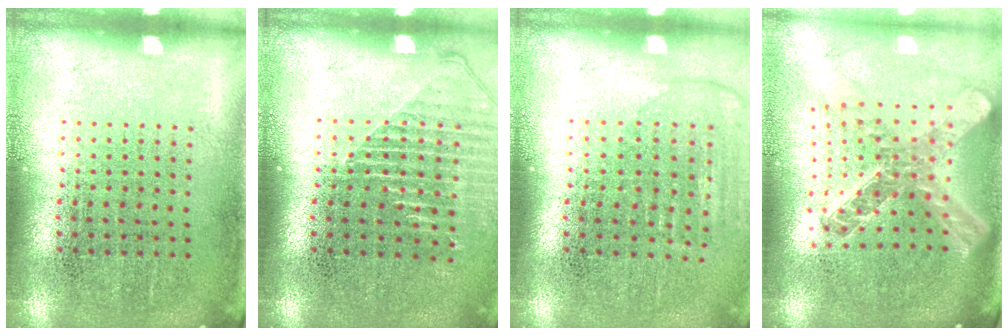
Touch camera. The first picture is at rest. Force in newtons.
{"total": 1.4, "press": 1.3, "slide": 0.5}
{"total": 1.3, "press": 1.2, "slide": 0.6}
{"total": 2.4, "press": 1.9, "slide": 1.5}